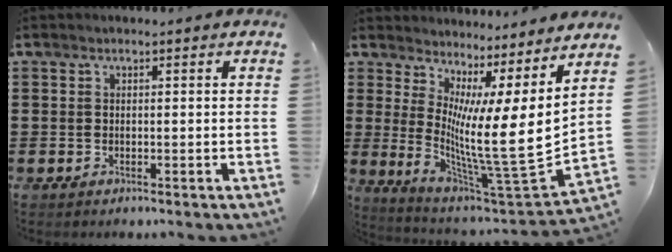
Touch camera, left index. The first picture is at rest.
{"total": 11.8, "force": [2.9, 1.2, 11.4], "torque": [-0.190, -0.077, 0.041]}